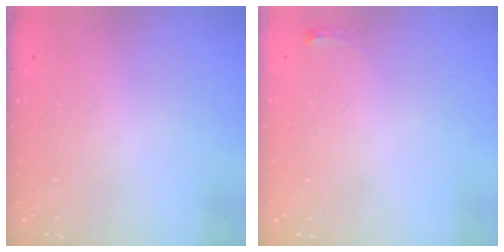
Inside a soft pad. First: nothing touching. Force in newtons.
{"total": 2.8, "press": 2.8, "slide": 0.4}